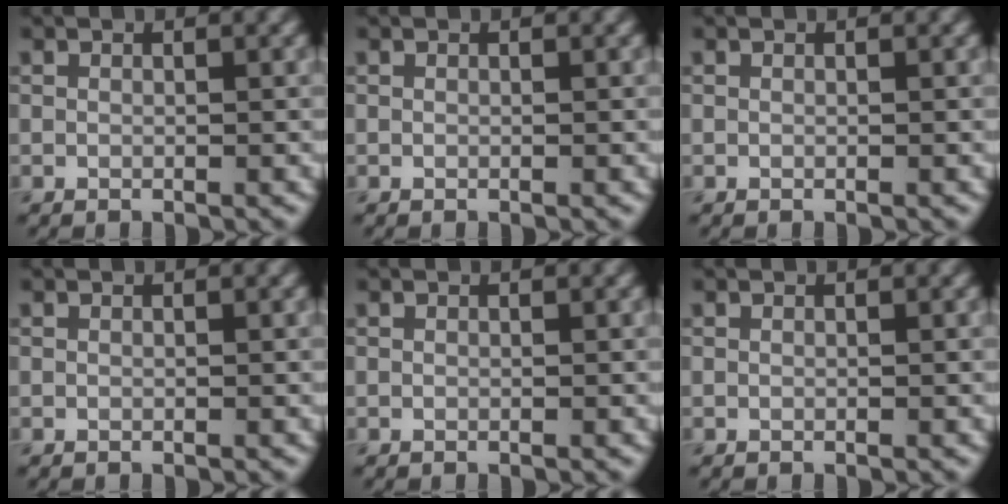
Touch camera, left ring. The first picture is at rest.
{"total": 0.0}
{"total": 0.0}
{"total": 0.0}
{"total": 0.0}
{"total": 0.0}